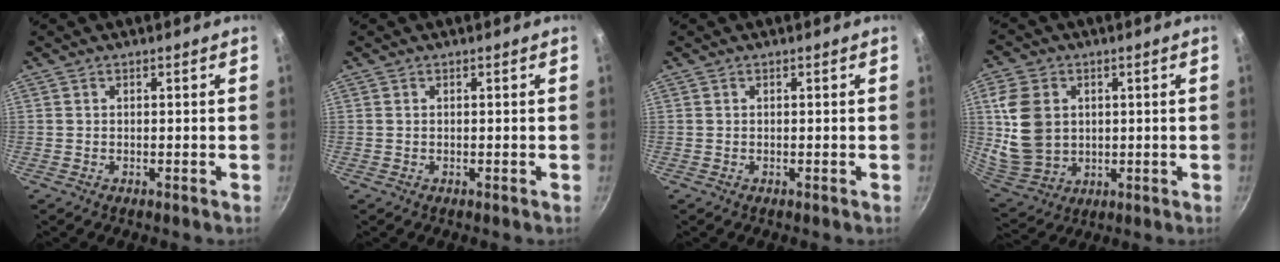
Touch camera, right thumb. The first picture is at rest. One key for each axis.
{"total": 0.0}
{"total": 0.0}
{"total": 13.2, "fx": 2.1, "fy": 10.3, "fz": 7.9, "tx": -0.140, "ty": -0.009, "tz": 0.057}